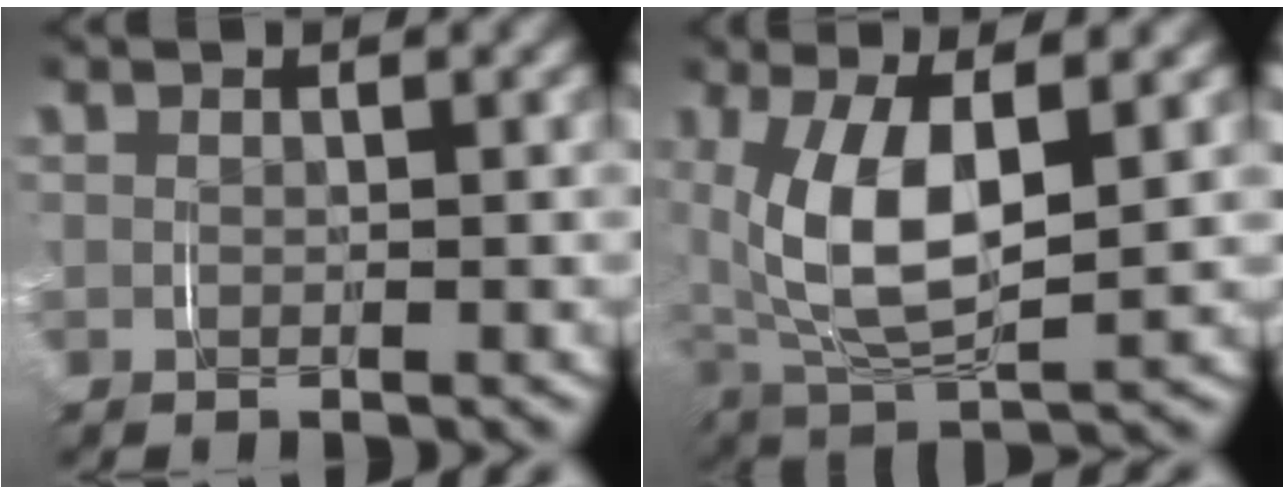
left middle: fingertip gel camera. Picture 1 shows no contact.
{"total": 7.4, "force": [1.1, 3.7, 6.3], "torque": [-0.142, -0.005, 0.028]}